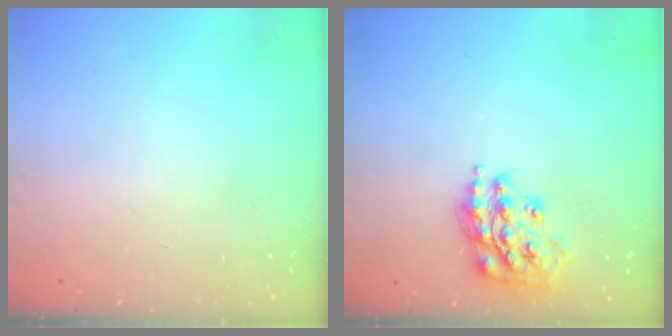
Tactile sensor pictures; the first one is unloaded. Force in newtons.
{"total": 15.2, "press": 15.1, "slide": 0.8}